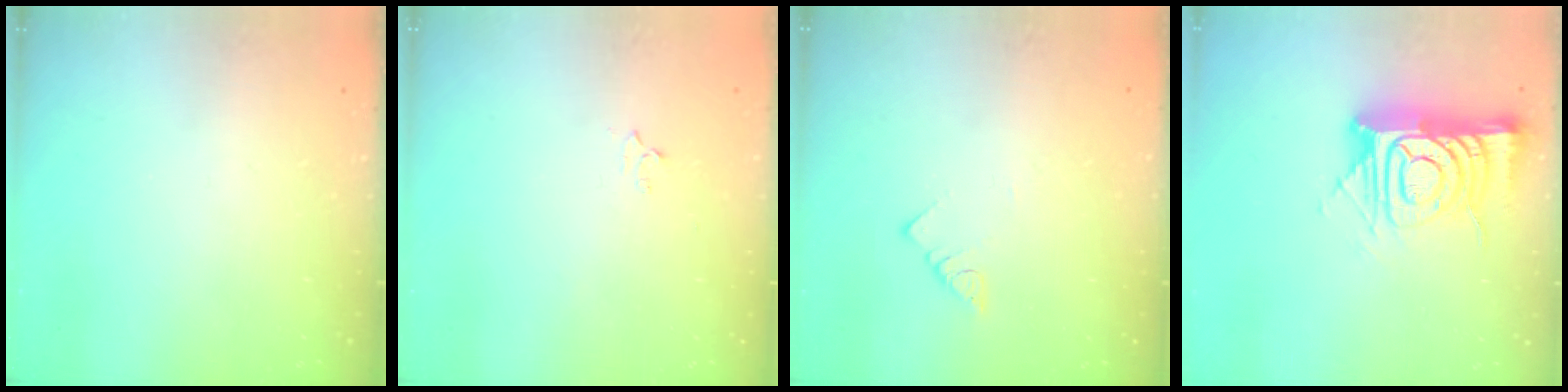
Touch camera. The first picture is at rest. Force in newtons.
{"total": 2.9, "press": 2.8, "slide": 0.4}
{"total": 3.0, "press": 3.0, "slide": 0.1}
{"total": 15.8, "press": 15.7, "slide": 1.4}